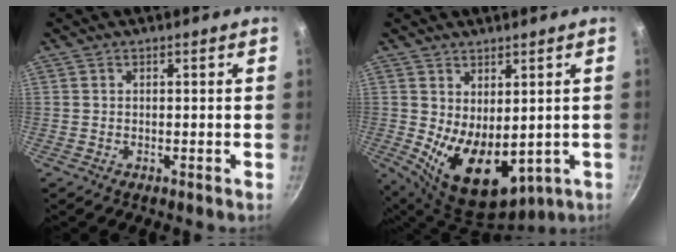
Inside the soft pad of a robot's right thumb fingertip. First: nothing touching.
{"total": 12.0, "force": [0.2, 7.2, 9.6], "torque": [-0.130, -0.035, 0.031]}